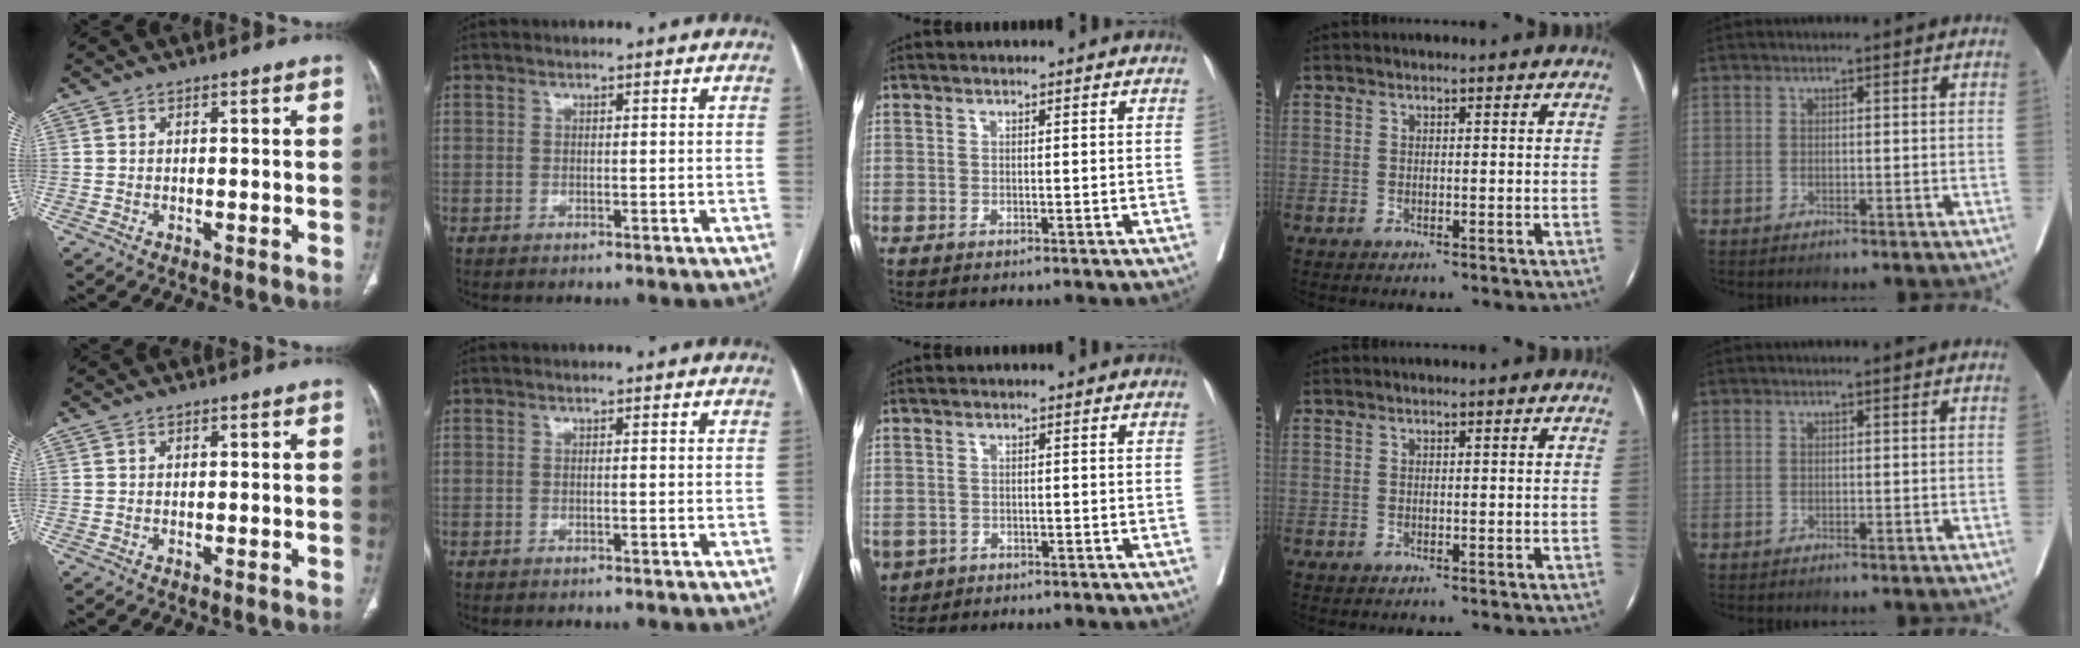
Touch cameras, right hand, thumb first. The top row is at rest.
{"middle": {"total": 3.8, "force": [-2.1, 3.1, 1.0], "torque": [-0.025, -0.001, -0.030]}}